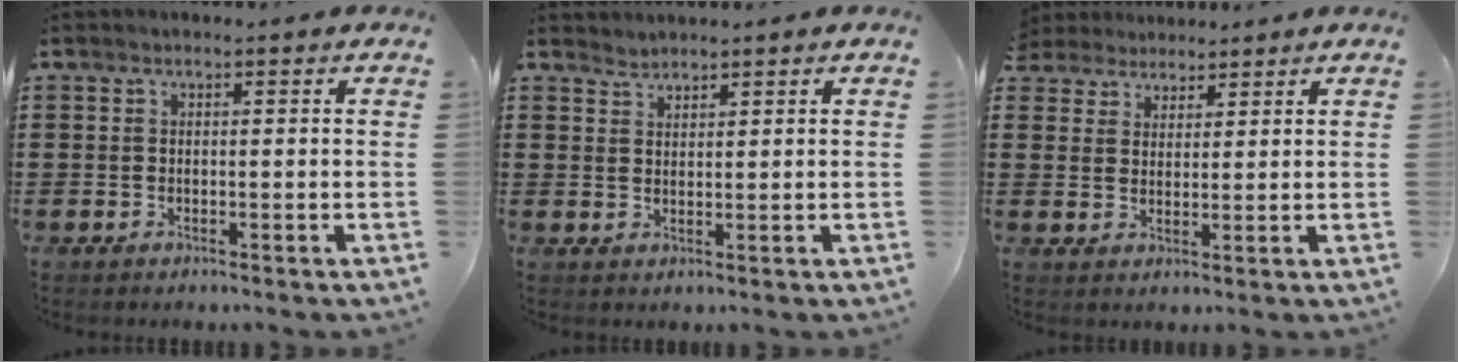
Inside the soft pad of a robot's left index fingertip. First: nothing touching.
{"total": 1.5, "force": [1.4, 0.0, -0.4], "torque": [0.005, 0.000, 0.029]}
{"total": 3.1, "force": [2.7, 1.4, -0.5], "torque": [-0.004, 0.001, 0.051]}